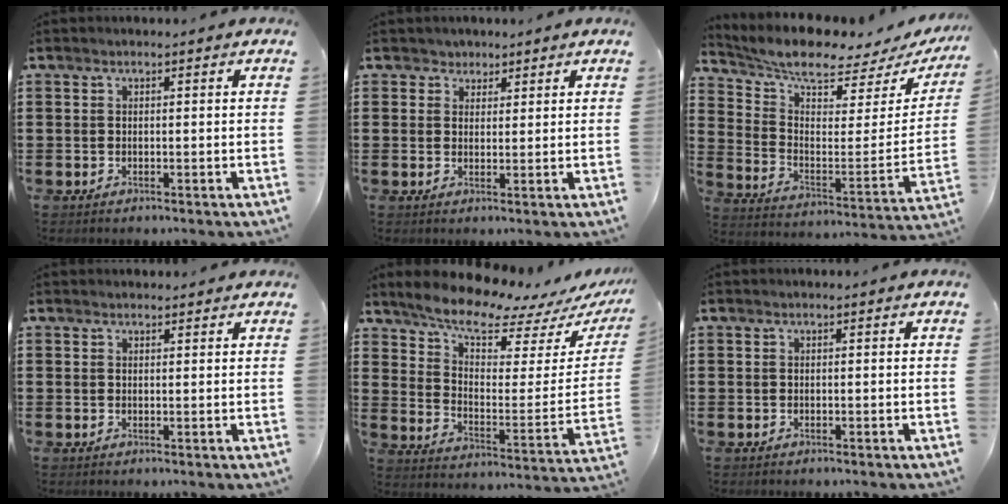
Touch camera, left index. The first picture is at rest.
{"total": 1.9, "force": [1.3, 1.4, -0.1], "torque": [-0.007, 0.006, 0.023]}
{"total": 6.8, "force": [6.0, 0.9, 3.1], "torque": [-0.084, -0.051, 0.099]}
{"total": 0.9, "force": [0.8, 0.3, 0.0], "torque": [-0.002, 0.002, 0.016]}
{"total": 9.8, "force": [8.7, 2.1, 4.0], "torque": [-0.096, -0.063, 0.151]}
{"total": 0.0}